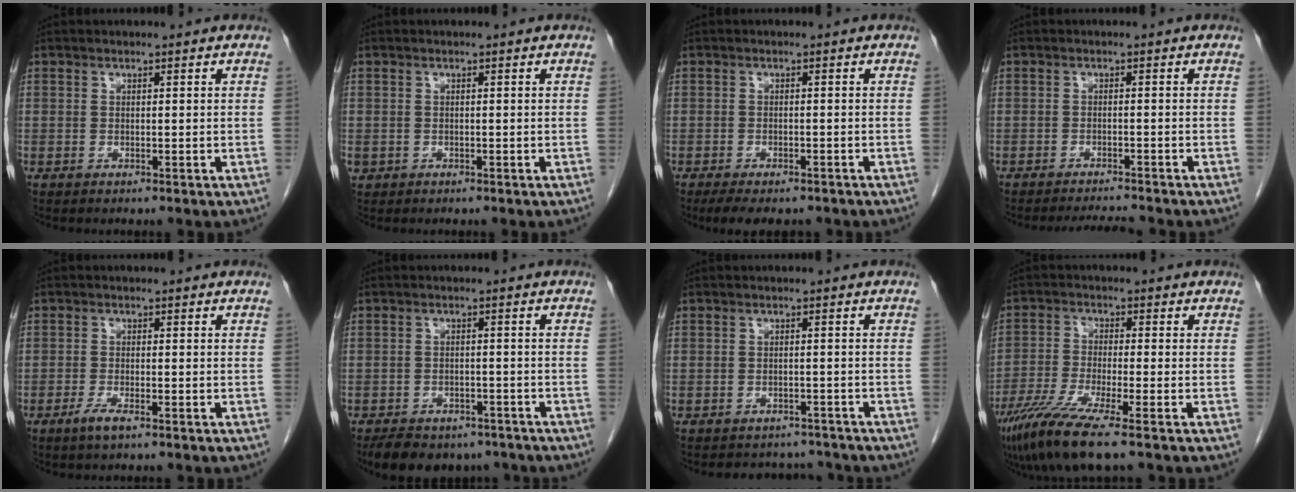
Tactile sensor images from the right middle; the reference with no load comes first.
{"total": 0.9, "force": [-0.3, 0.9, 0.3], "torque": [-0.010, 0.002, 0.001]}
{"total": 7.5, "force": [-5.9, 2.9, 3.5], "torque": [-0.043, -0.005, -0.081]}
{"total": 3.7, "force": [-3.6, -0.4, 0.7], "torque": [-0.013, -0.013, -0.055]}
{"total": 2.4, "force": [-1.6, 0.3, 1.7], "torque": [-0.040, -0.003, -0.031]}
{"total": 10.4, "force": [-8.1, 5.3, 3.7], "torque": [-0.056, -0.002, -0.108]}
{"total": 5.5, "force": [-5.2, 1.9, -0.1], "torque": [0.006, 0.013, -0.061]}
{"total": 9.2, "force": [-6.4, -0.4, 6.6], "torque": [-0.130, -0.029, -0.118]}